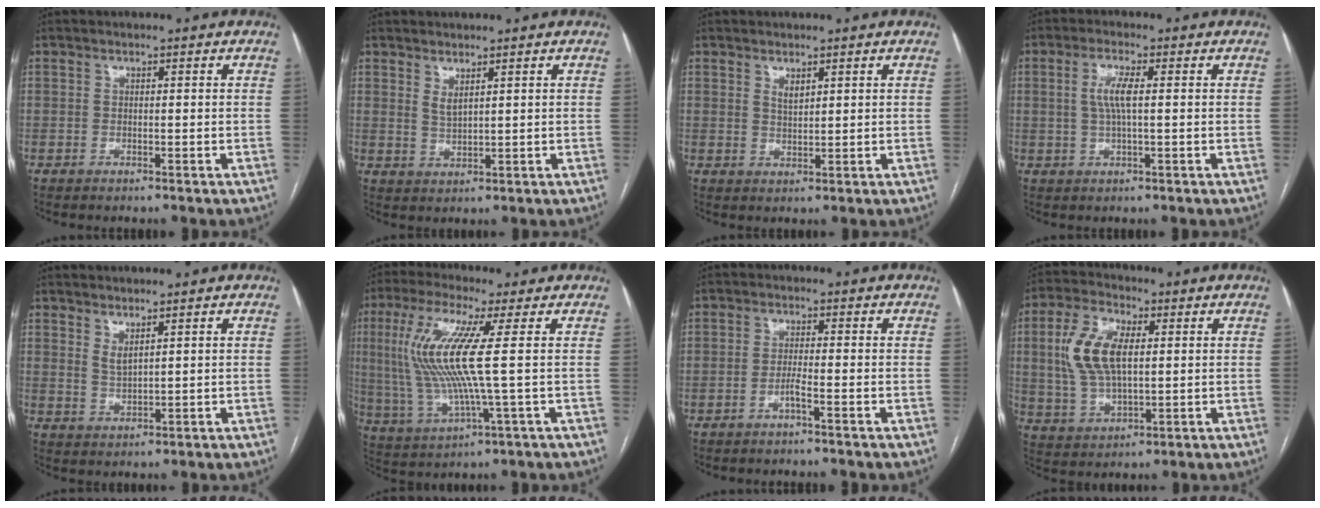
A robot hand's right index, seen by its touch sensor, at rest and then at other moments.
{"total": 1.9, "force": [1.3, 0.4, 1.3], "torque": [-0.029, -0.009, 0.032]}
{"total": 1.7, "force": [1.1, 0.6, 1.2], "torque": [-0.024, -0.004, 0.025]}
{"total": 4.2, "force": [0.6, 0.7, 4.1], "torque": [-0.086, 0.003, 0.011]}
{"total": 2.1, "force": [1.5, 0.3, 1.3], "torque": [-0.031, -0.010, 0.036]}
{"total": 12.5, "force": [1.9, 0.0, 12.4], "torque": [-0.282, -0.001, 0.033]}
{"total": 2.0, "force": [-1.2, -0.3, 1.6], "torque": [-0.031, 0.000, -0.025]}
{"total": 10.8, "force": [2.0, 5.0, 9.4], "torque": [-0.208, 0.015, 0.043]}